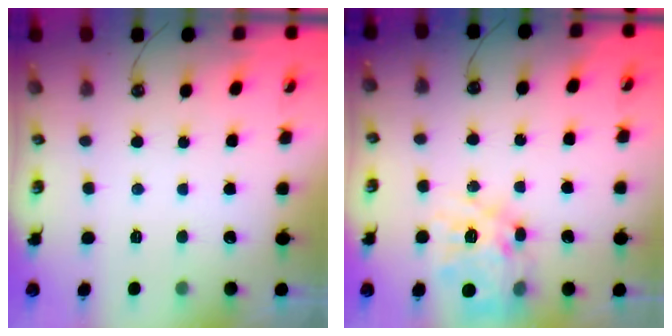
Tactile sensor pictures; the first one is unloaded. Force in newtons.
{"total": 16.2, "press": 16.1, "slide": 1.4}